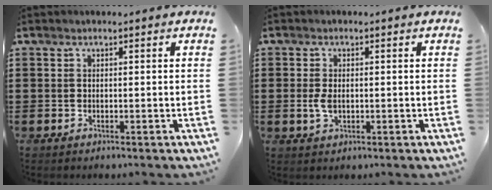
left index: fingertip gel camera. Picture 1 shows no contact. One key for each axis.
{"total": 2.6, "fx": -0.1, "fy": 1.5, "fz": 2.1, "tx": -0.056, "ty": -0.002, "tz": -0.007}